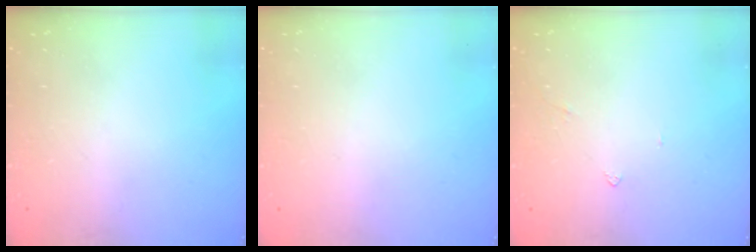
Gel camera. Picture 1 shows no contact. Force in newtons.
{"total": 1.9, "press": 1.9, "slide": 0.1}
{"total": 1.9, "press": 1.8, "slide": 0.4}